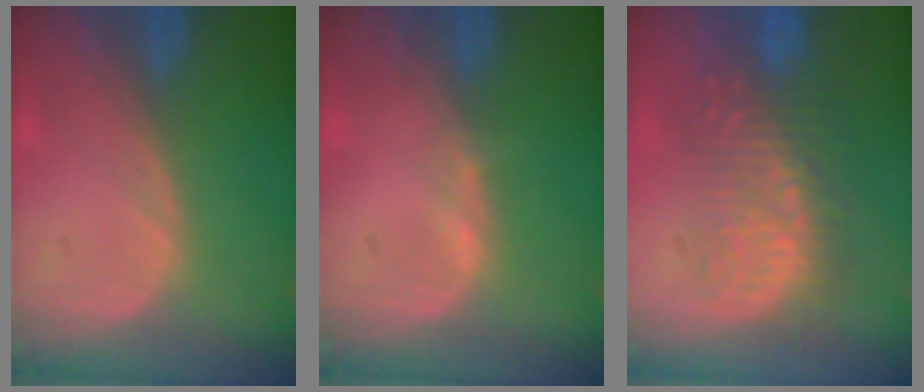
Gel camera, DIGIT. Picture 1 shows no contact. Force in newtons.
{"total": 0.6, "press": 0.5, "slide": 0.3}
{"total": 8.8, "press": 8.6, "slide": 1.7}